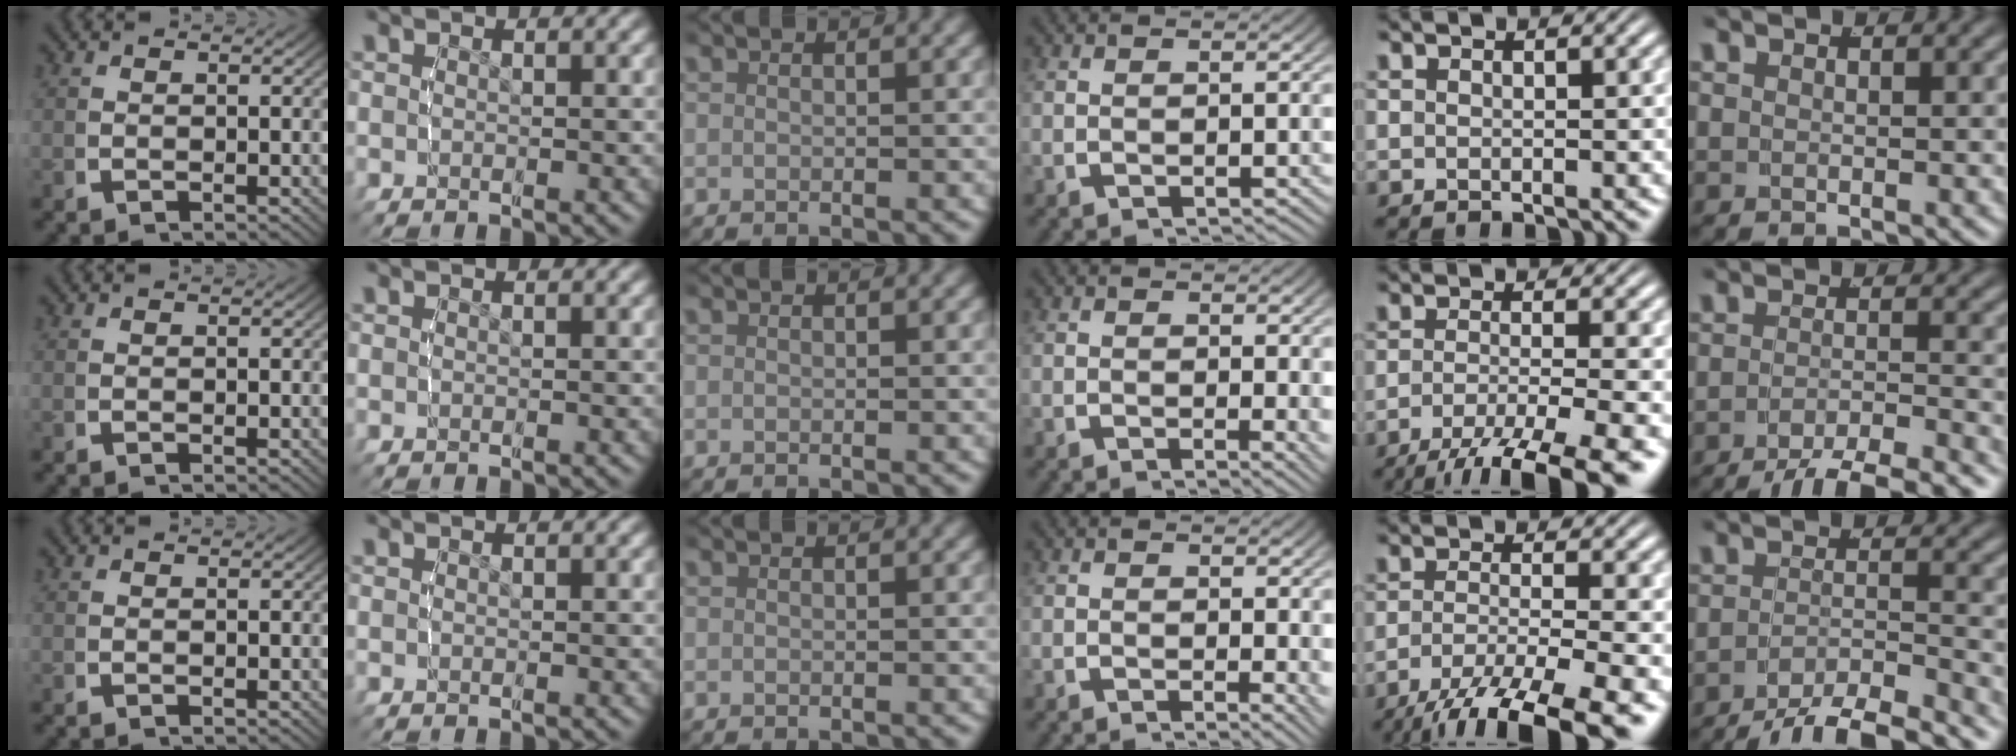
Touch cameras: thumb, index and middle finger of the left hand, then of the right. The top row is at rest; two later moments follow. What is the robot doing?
{"motion": "lift_and_place", "object": "condiment"}